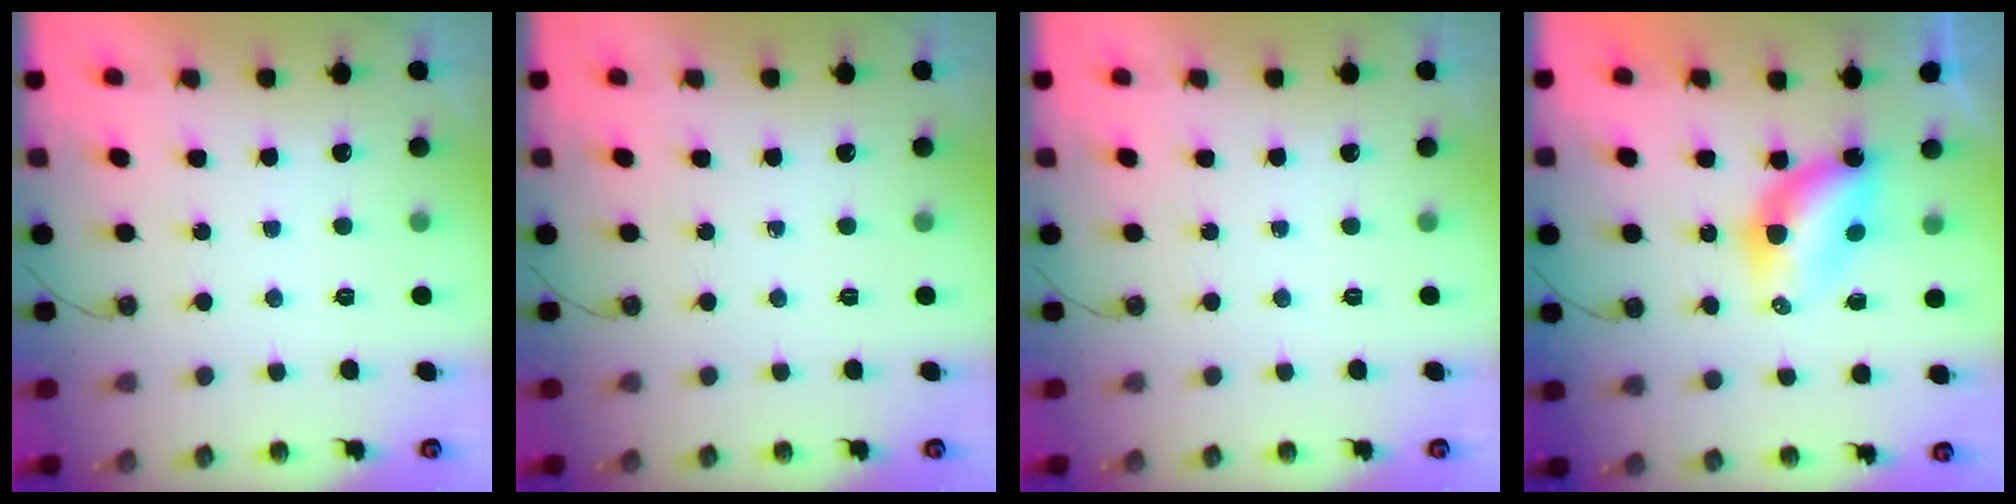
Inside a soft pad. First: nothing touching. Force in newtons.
{"total": 0.0}
{"total": 0.0}
{"total": 6.2, "press": 6.2, "slide": 0.3}